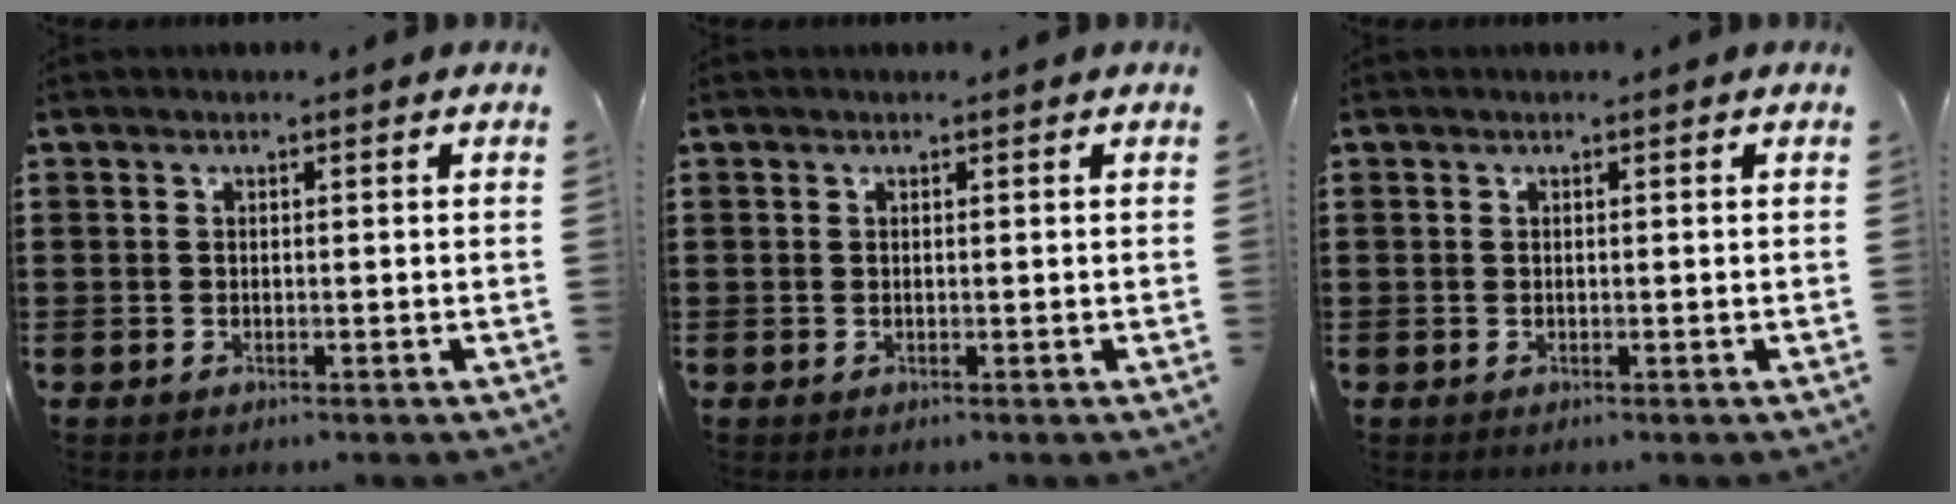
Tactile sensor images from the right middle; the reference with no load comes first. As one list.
[{"total": 0.0}, {"total": 0.0}]